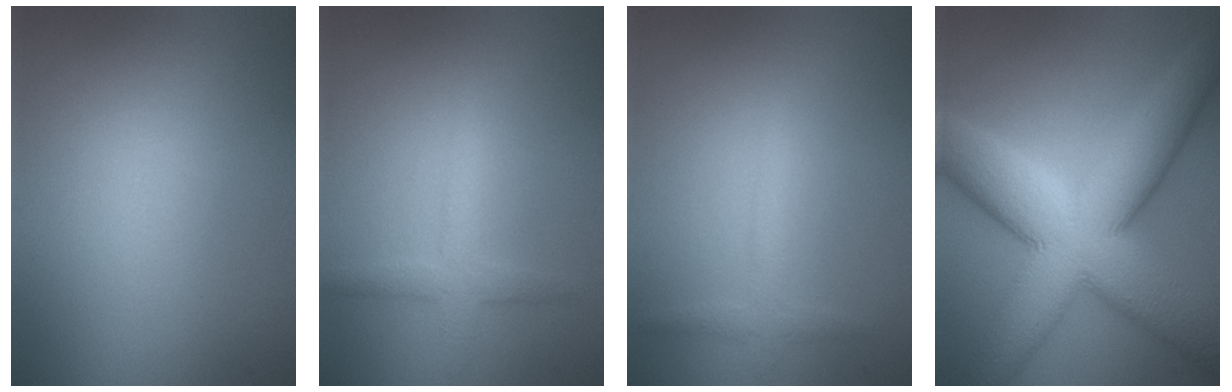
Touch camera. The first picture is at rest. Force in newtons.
{"total": 2.4, "press": 2.4, "slide": 0.2}
{"total": 1.8, "press": 1.8, "slide": 0.1}
{"total": 13.2, "press": 13.2, "slide": 0.7}